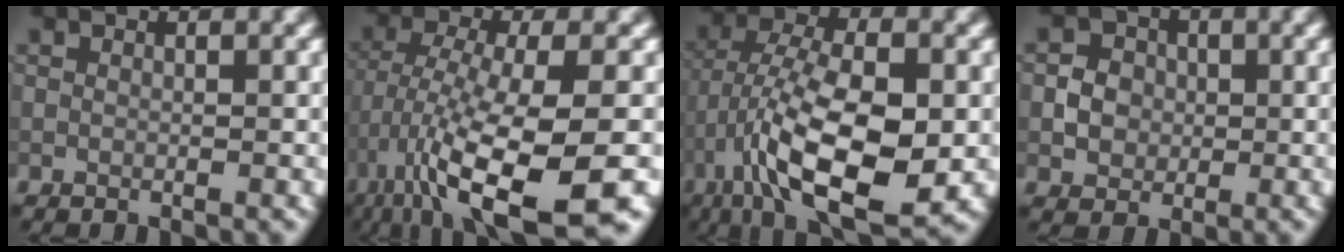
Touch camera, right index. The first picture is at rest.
{"total": 12.6, "force": [-6.3, 3.2, 10.4], "torque": [-0.198, -0.017, -0.105]}
{"total": 12.0, "force": [-4.1, 4.9, 10.2], "torque": [-0.191, 0.001, -0.074]}
{"total": 2.6, "force": [-0.2, 2.4, 1.0], "torque": [-0.007, 0.000, -0.004]}